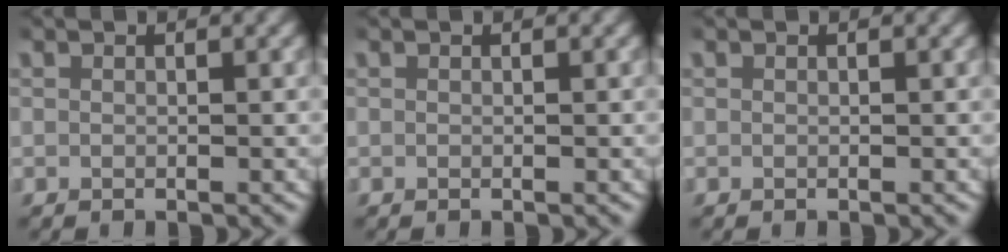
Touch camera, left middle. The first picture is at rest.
{"total": 0.0}
{"total": 0.0}